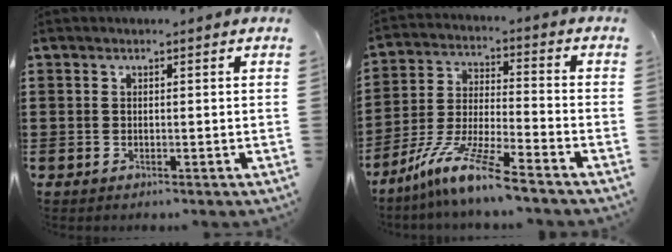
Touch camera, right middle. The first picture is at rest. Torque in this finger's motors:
{"motor_torque": [2.14, 0.00, 0.77, 0.21]}